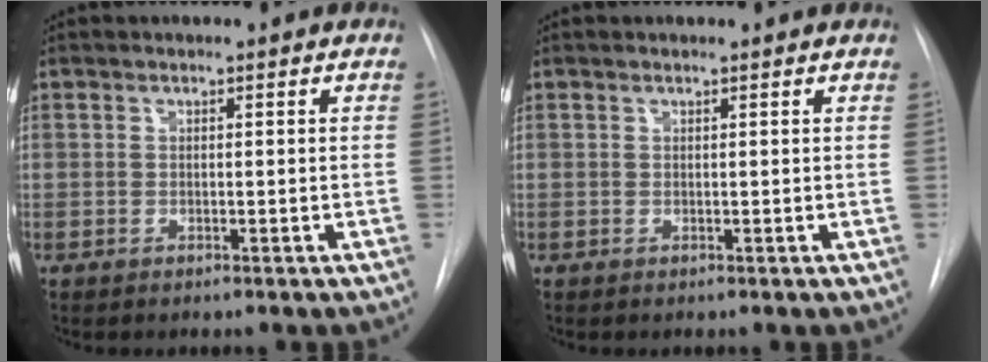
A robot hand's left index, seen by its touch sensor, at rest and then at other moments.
{"total": 1.1, "force": [1.1, 0.1, 0.2], "torque": [-0.011, 0.008, 0.015]}